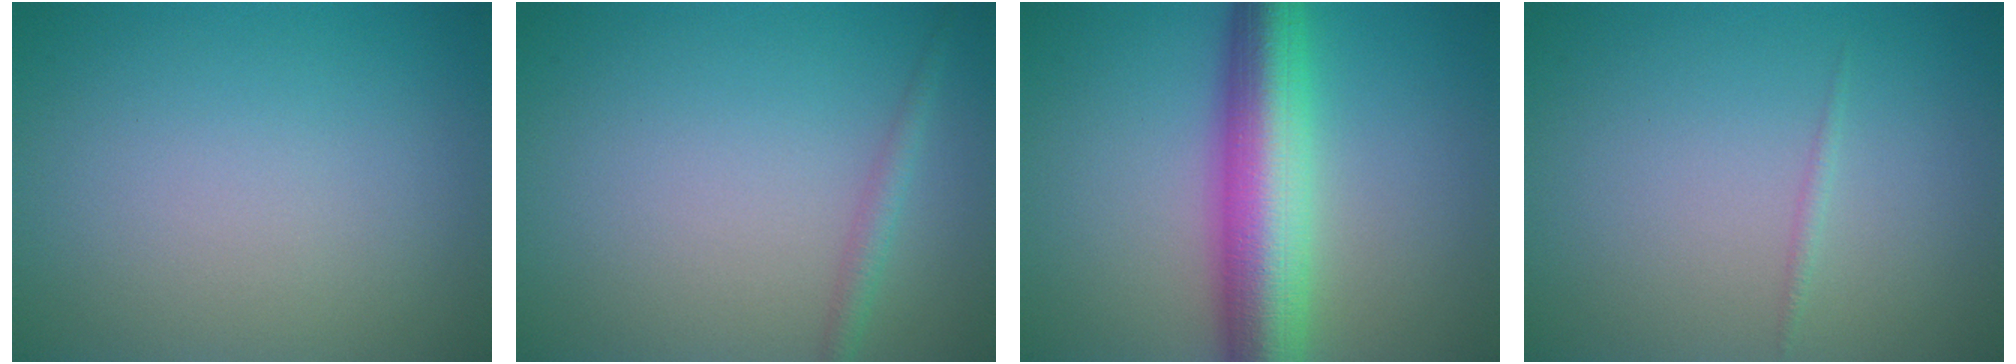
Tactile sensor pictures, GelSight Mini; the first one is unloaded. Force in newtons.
{"total": 1.5, "press": 1.5, "slide": 0.0}
{"total": 8.9, "press": 8.9, "slide": 0.2}
{"total": 0.6, "press": 0.6, "slide": 0.0}